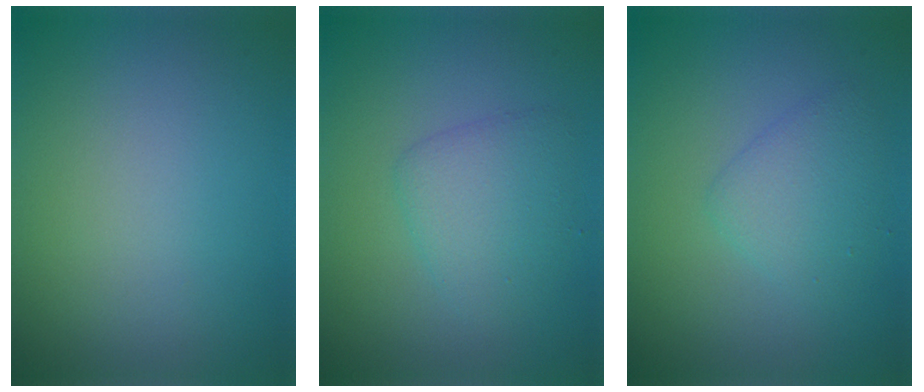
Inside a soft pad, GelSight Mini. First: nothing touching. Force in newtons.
{"total": 2.9, "press": 2.9, "slide": 0.1}
{"total": 2.6, "press": 2.6, "slide": 0.1}